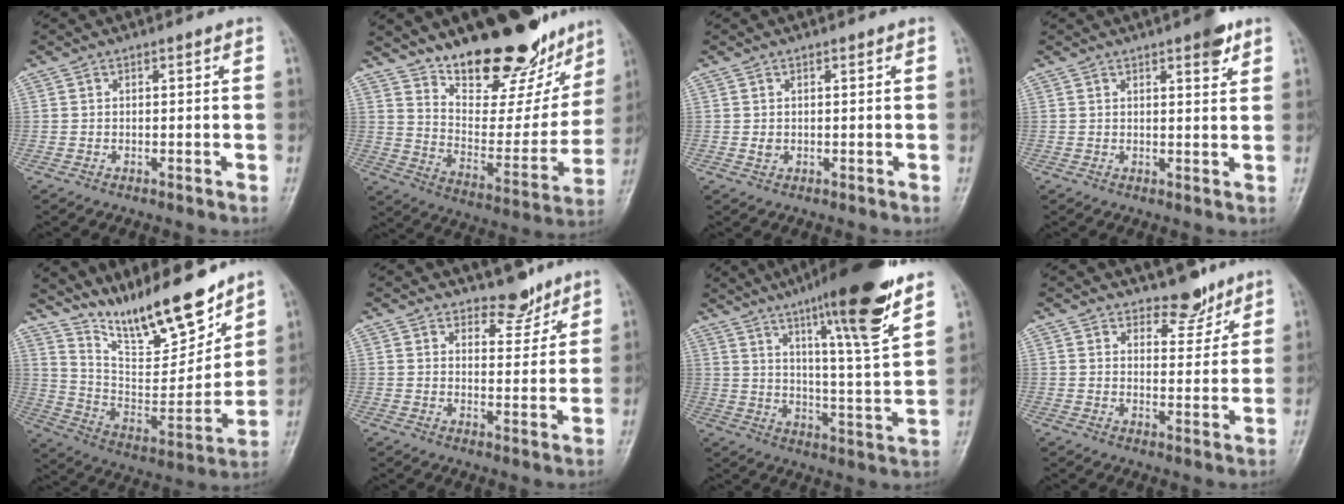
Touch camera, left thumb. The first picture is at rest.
{"total": 23.4, "force": [17.5, 9.5, 12.3], "torque": [-0.132, -0.102, 0.272]}
{"total": 1.0, "force": [0.1, 0.8, 0.5], "torque": [-0.005, -0.001, 0.005]}
{"total": 4.1, "force": [2.5, 1.2, 3.0], "torque": [-0.033, -0.012, 0.031]}
{"total": 18.0, "force": [14.8, 4.1, 9.4], "torque": [-0.115, -0.098, 0.270]}
{"total": 4.7, "force": [4.0, 2.1, 1.1], "torque": [0.010, -0.033, 0.063]}
{"total": 19.8, "force": [12.7, 1.6, 15.1], "torque": [-0.209, -0.060, 0.194]}
{"total": 5.1, "force": [4.3, 2.4, 1.4], "torque": [0.008, -0.034, 0.067]}